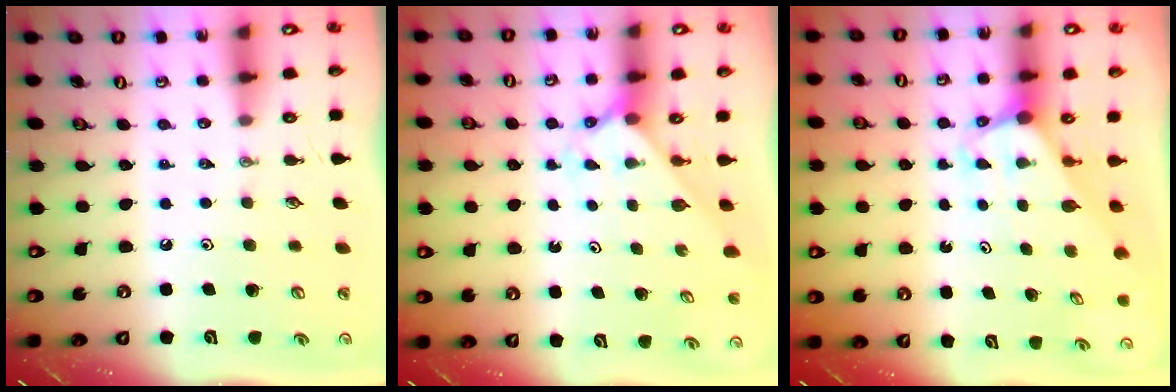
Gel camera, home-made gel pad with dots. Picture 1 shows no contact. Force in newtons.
{"total": 2.3, "press": 2.3, "slide": 0.2}
{"total": 2.9, "press": 2.9, "slide": 0.1}